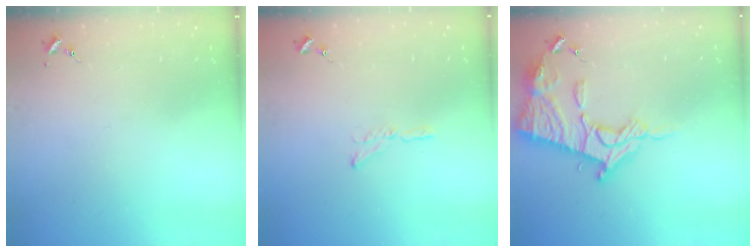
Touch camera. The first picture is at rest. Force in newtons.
{"total": 4.1, "press": 4.1, "slide": 0.5}
{"total": 16.5, "press": 16.4, "slide": 1.4}